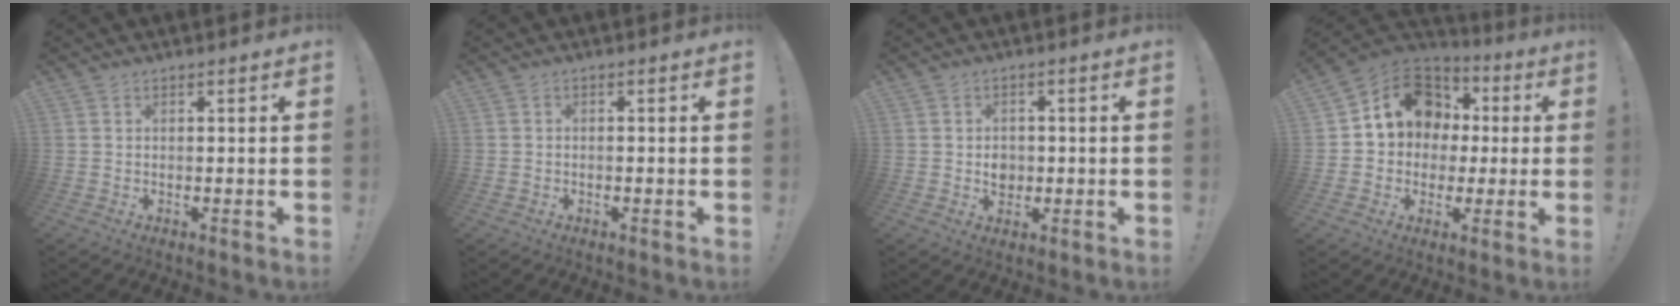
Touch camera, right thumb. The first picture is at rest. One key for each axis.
{"total": 0.9, "fx": -0.6, "fy": 0.6, "fz": 0.3, "tx": -0.005, "ty": 0.003, "tz": -0.011}
{"total": 3.7, "fx": -0.5, "fy": 3.3, "fz": 1.7, "tx": -0.008, "ty": -0.002, "tz": -0.010}
{"total": 14.7, "fx": 4.0, "fy": 12.3, "fz": 6.9, "tx": -0.096, "ty": -0.008, "tz": 0.086}